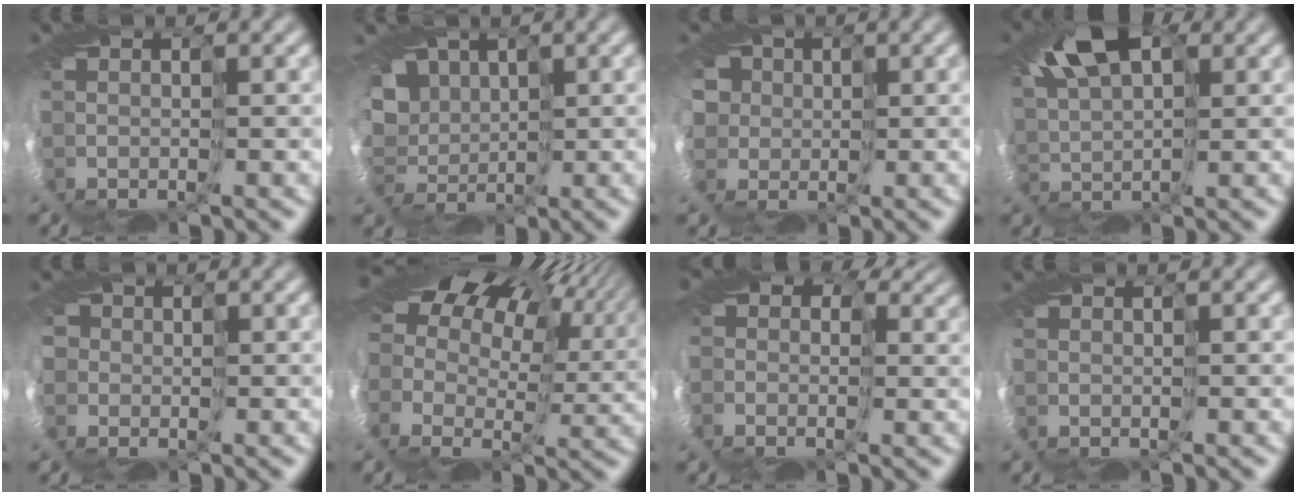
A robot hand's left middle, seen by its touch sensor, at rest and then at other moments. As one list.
[{"total": 4.8, "force": [0.9, 4.1, 2.2], "torque": [-0.046, 0.006, 0.006]}, {"total": 5.4, "force": [1.5, 5.0, 1.4], "torque": [-0.038, 0.022, 0.000]}, {"total": 5.8, "force": [2.8, 3.2, 3.9], "torque": [-0.079, 0.020, 0.038]}, {"total": 5.2, "force": [-0.9, 4.9, 1.5], "torque": [-0.046, 0.002, -0.035]}, {"total": 17.0, "force": [5.4, 10.9, 11.9], "torque": [-0.226, 0.029, 0.086]}, {"total": 11.6, "force": [2.3, 8.9, 7.1], "torque": [-0.119, 0.015, -0.005]}, {"total": 0.0}]